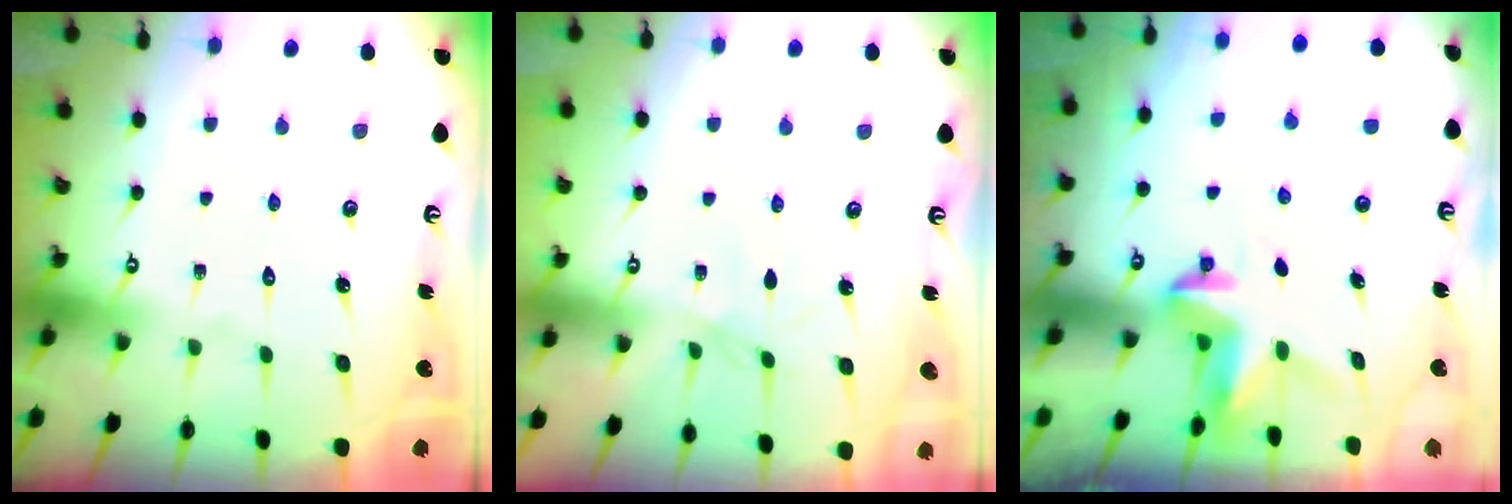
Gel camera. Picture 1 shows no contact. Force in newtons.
{"total": 1.7, "press": 1.7, "slide": 0.4}
{"total": 3.8, "press": 3.8, "slide": 0.3}